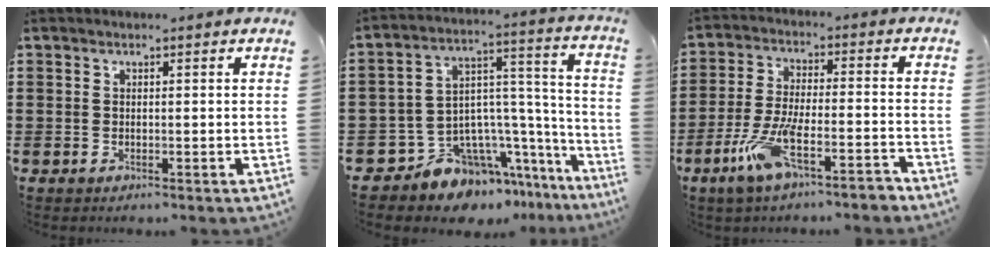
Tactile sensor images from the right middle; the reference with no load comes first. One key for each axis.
{"total": 10.0, "fx": -8.2, "fy": 5.1, "fz": 2.8, "tx": -0.073, "ty": 0.002, "tz": -0.153}
{"total": 8.6, "fx": -5.5, "fy": 1.6, "fz": 6.4, "tx": -0.142, "ty": -0.008, "tz": -0.107}